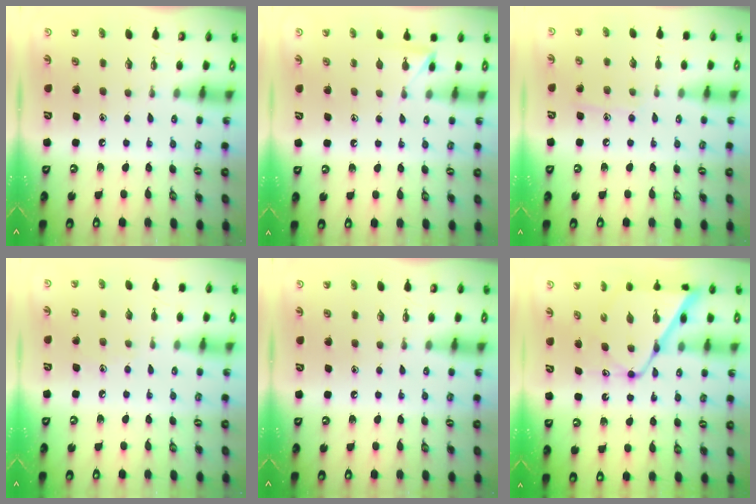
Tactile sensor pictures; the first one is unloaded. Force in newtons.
{"total": 3.9, "press": 3.9, "slide": 0.3}
{"total": 6.8, "press": 6.8, "slide": 0.4}
{"total": 3.9, "press": 3.8, "slide": 0.4}
{"total": 0.0}
{"total": 12.8, "press": 12.8, "slide": 0.9}